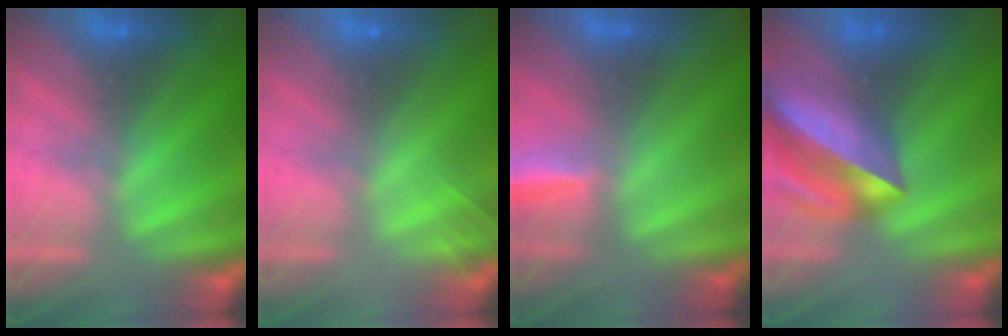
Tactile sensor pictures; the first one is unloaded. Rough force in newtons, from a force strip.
{"total": 2.0}
{"total": 2.9}
{"total": 8.1}